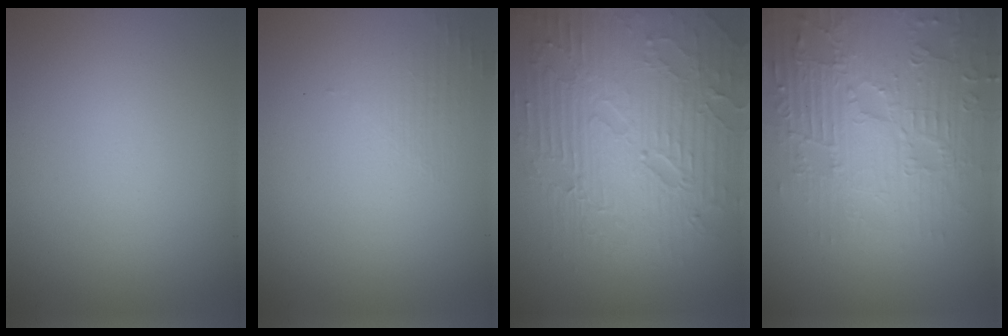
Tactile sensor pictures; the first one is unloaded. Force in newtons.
{"total": 1.3, "press": 0.1, "slide": 1.3}
{"total": 8.8, "press": 6.3, "slide": 6.1}
{"total": 7.4, "press": 5.8, "slide": 4.5}